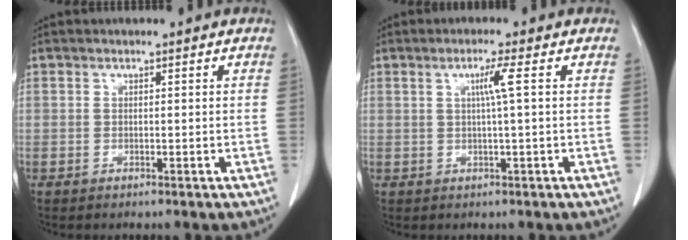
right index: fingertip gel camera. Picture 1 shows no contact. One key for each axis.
{"total": 3.0, "fx": 0.6, "fy": -0.8, "fz": 2.8, "tx": -0.054, "ty": 0.000, "tz": 0.012}